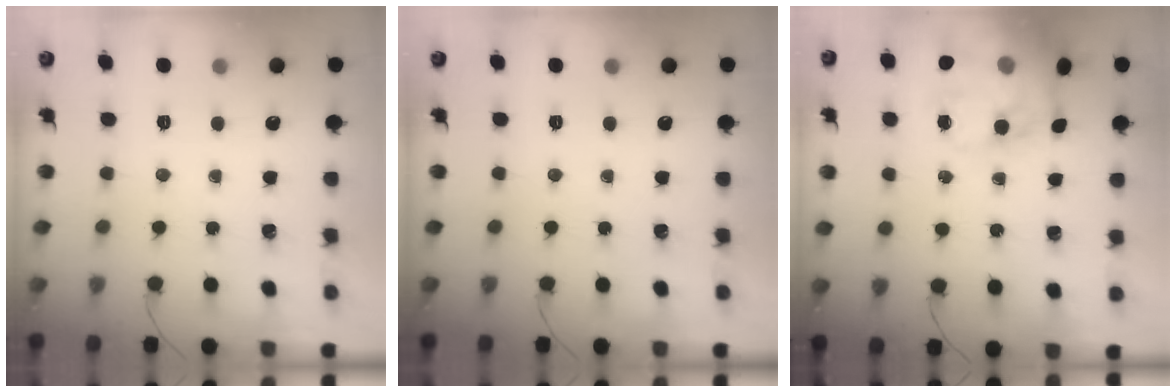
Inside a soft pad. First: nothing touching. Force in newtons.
{"total": 0.0}
{"total": 15.4, "press": 15.2, "slide": 2.7}